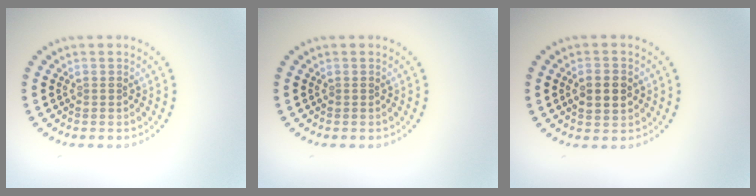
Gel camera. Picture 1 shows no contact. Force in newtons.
{"total": 0.0}
{"total": 3.1, "press": 3.1, "slide": 0.1}